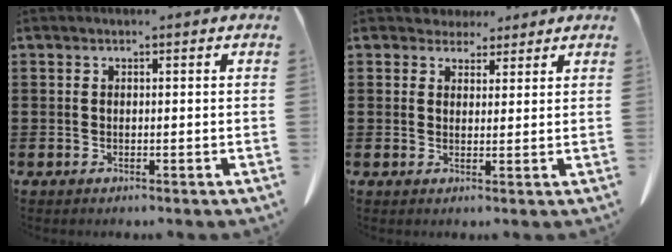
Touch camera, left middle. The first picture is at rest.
{"total": 3.2, "force": [2.7, 1.6, 0.1], "torque": [-0.003, 0.000, 0.051]}